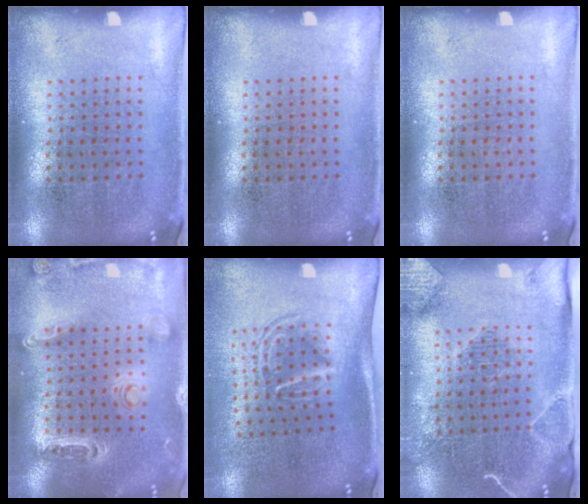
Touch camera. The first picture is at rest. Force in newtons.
{"total": 0.0}
{"total": 0.0}
{"total": 1.4, "press": 1.3, "slide": 0.3}
{"total": 1.7, "press": 1.1, "slide": 1.2}
{"total": 2.0, "press": 1.9, "slide": 0.3}